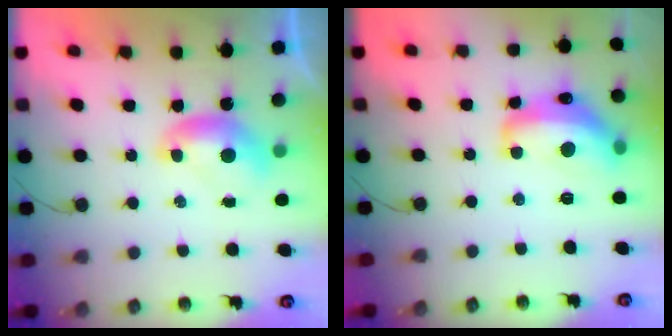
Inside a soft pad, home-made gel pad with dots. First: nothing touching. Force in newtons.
{"total": 11.0, "press": 11.0, "slide": 0.8}